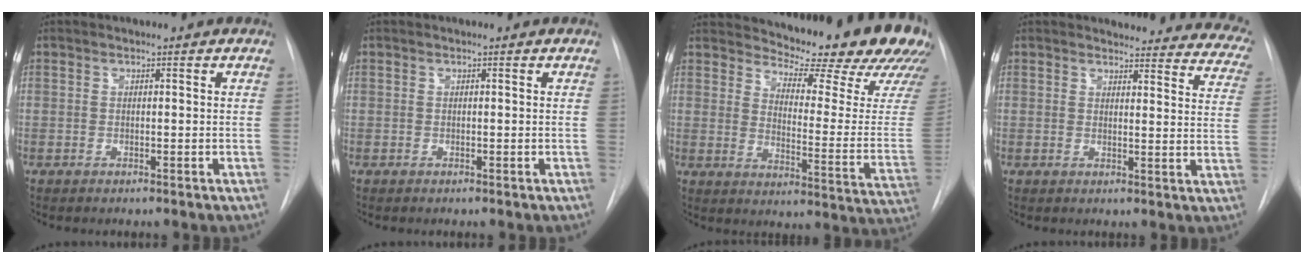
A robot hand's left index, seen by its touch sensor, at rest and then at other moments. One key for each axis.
{"total": 0.0}
{"total": 23.3, "fx": 20.6, "fy": 3.6, "fz": 10.1, "tx": -0.148, "ty": -0.110, "tz": 0.242}
{"total": 20.3, "fx": 19.2, "fy": 5.0, "fz": 4.4, "tx": -0.029, "ty": -0.081, "tz": 0.186}